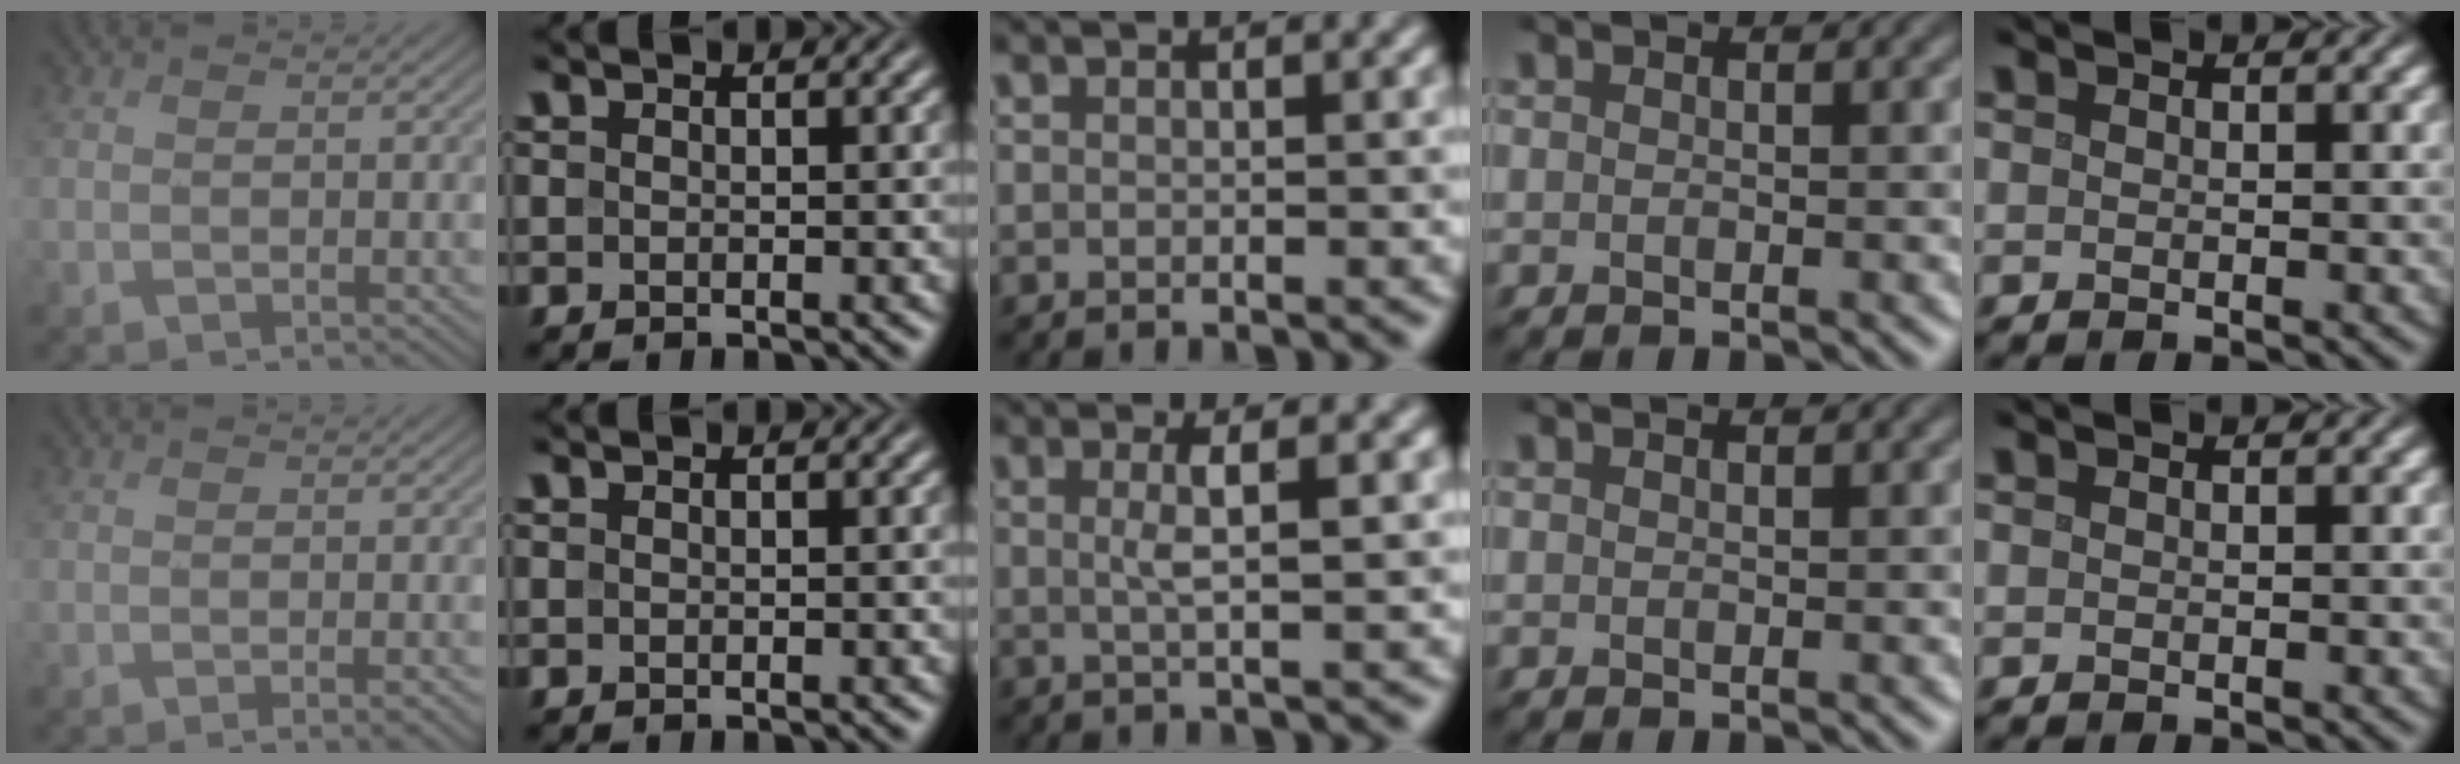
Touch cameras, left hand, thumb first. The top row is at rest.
{"thumb": {"total": 1.7, "force": [-0.5, 0.2, 1.6], "torque": [-0.027, -0.002, -0.011]}, "middle": {"total": 2.8, "force": [0.5, 0.7, 2.6], "torque": [-0.040, -0.001, 0.004]}}